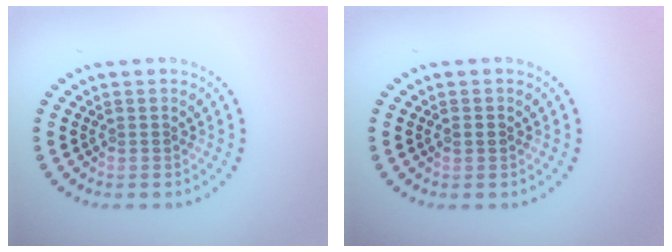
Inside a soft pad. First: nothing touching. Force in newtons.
{"total": 0.9, "press": 0.9, "slide": 0.1}